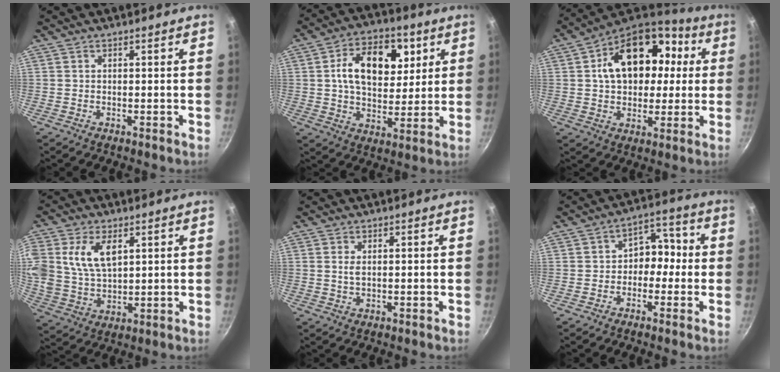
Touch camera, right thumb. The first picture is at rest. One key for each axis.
{"total": 16.3, "fx": 4.5, "fy": 10.3, "fz": 11.8, "tx": -0.154, "ty": -0.002, "tz": 0.073}
{"total": 19.8, "fx": 3.6, "fy": 13.2, "fz": 14.3, "tx": -0.177, "ty": 0.027, "tz": 0.050}
{"total": 11.5, "fx": 3.9, "fy": 6.8, "fz": 8.4, "tx": -0.159, "ty": -0.006, "tz": 0.083}
{"total": 1.5, "fx": 0.3, "fy": 0.7, "fz": 1.3, "tx": -0.028, "ty": 0.000, "tz": 0.012}
{"total": 7.0, "fx": -0.7, "fy": 5.2, "fz": 4.7, "tx": -0.026, "ty": 0.035, "tz": -0.026}